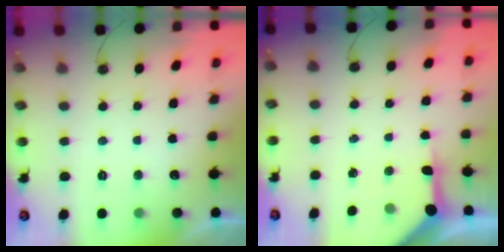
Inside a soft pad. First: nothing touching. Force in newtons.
{"total": 5.2, "press": 5.2, "slide": 0.2}